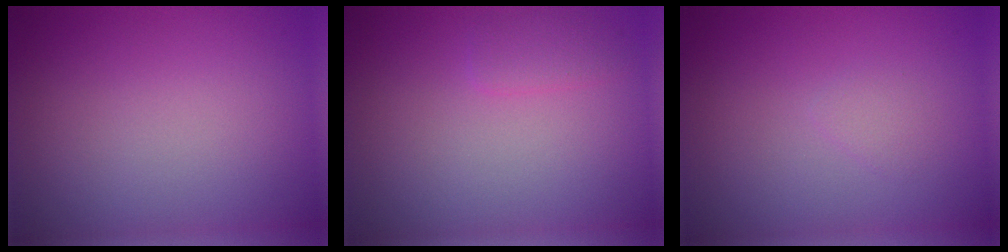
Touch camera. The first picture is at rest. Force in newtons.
{"total": 1.3, "press": 1.3, "slide": 0.1}
{"total": 0.7, "press": 0.7, "slide": 0.1}